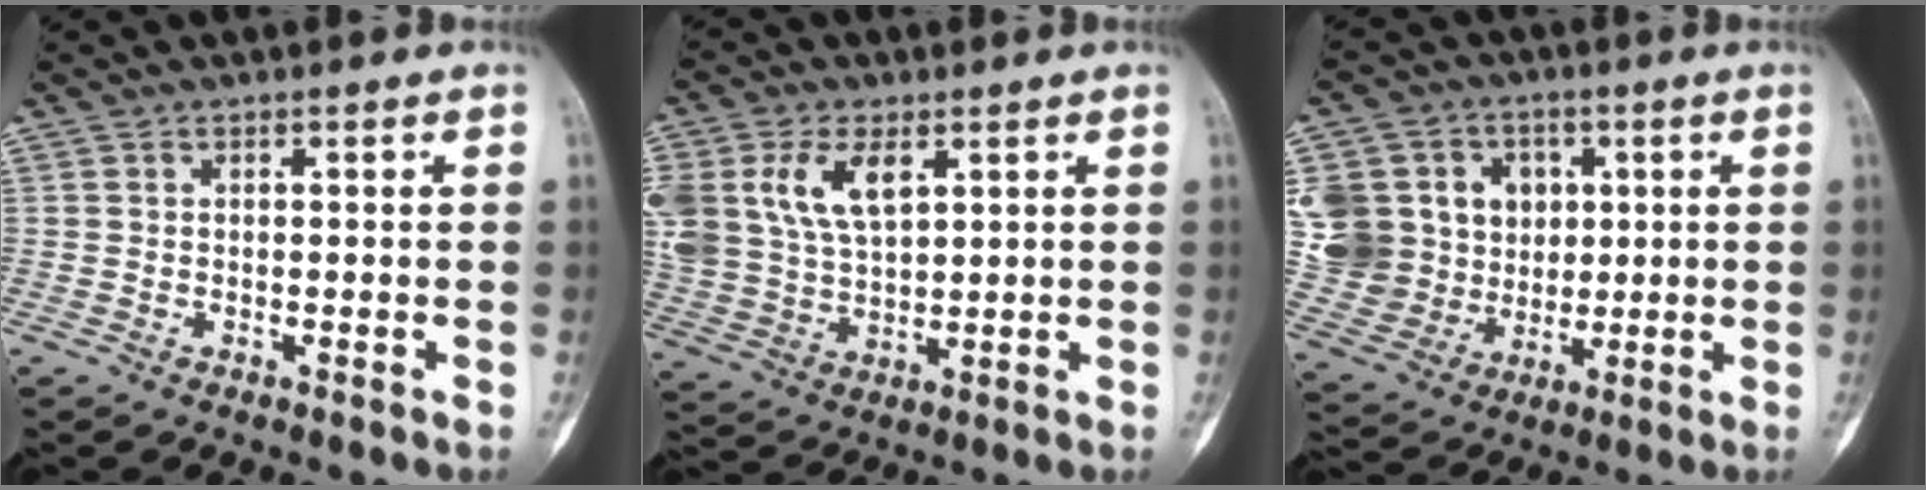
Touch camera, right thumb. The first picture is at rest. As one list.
[{"total": 15.5, "force": [5.8, 9.4, 10.9], "torque": [-0.238, -0.008, 0.118]}, {"total": 16.9, "force": [3.0, 15.0, 7.2], "torque": [-0.100, 0.018, 0.075]}]